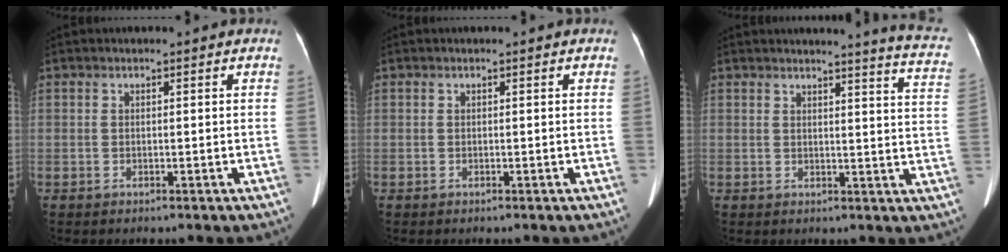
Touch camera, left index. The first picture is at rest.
{"total": 0.0}
{"total": 10.2, "force": [9.5, -0.7, 3.5], "torque": [-0.029, -0.071, 0.075]}